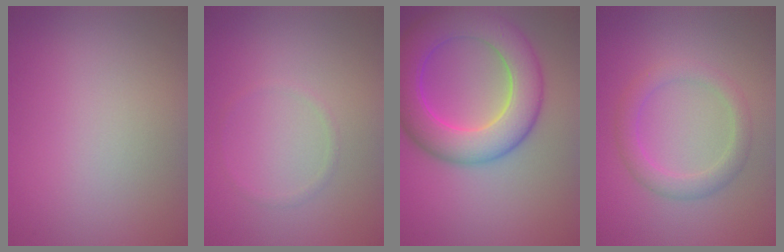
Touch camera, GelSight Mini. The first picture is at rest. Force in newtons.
{"total": 0.6, "press": 0.6, "slide": 0.1}
{"total": 8.8, "press": 8.8, "slide": 0.1}
{"total": 2.9, "press": 2.9, "slide": 0.3}